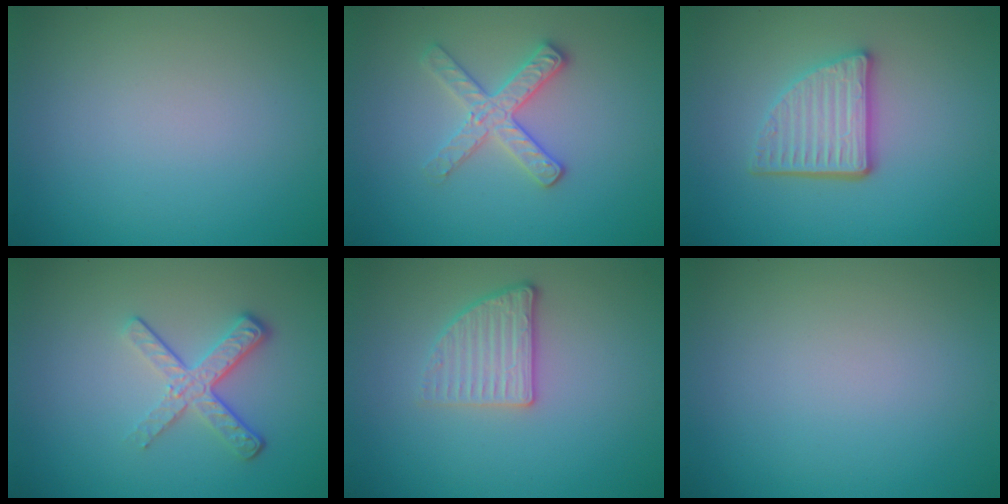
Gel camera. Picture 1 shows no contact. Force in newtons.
{"total": 2.9, "press": 2.8, "slide": 0.8}
{"total": 4.2, "press": 3.3, "slide": 2.6}
{"total": 3.7, "press": 2.6, "slide": 2.6}
{"total": 2.6, "press": 2.4, "slide": 1.2}
{"total": 0.0}